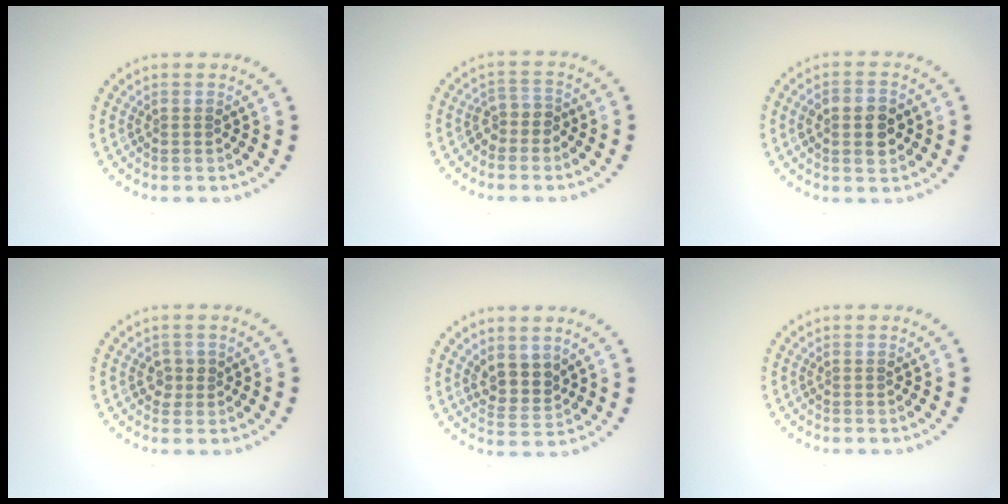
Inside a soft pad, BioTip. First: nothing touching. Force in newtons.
{"total": 1.8, "press": 1.4, "slide": 1.1}
{"total": 3.8, "press": 3.8, "slide": 0.1}
{"total": 1.3, "press": 1.2, "slide": 0.4}
{"total": 2.7, "press": 2.3, "slide": 1.4}
{"total": 0.0}